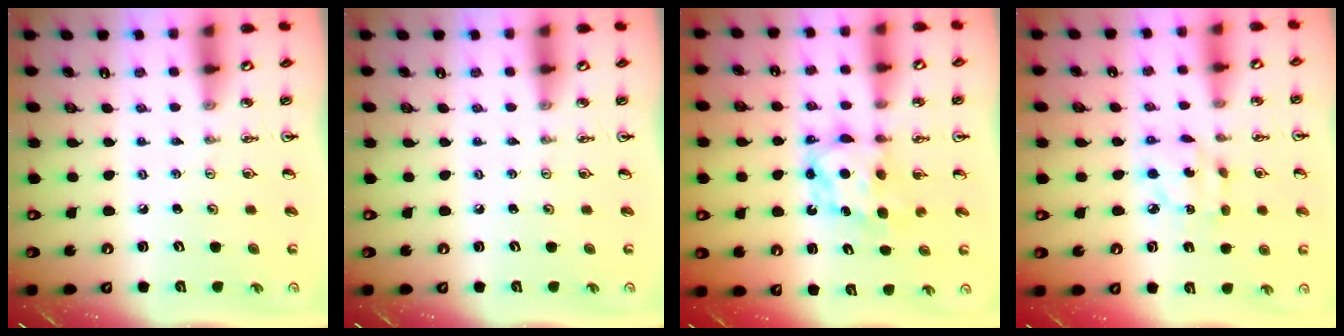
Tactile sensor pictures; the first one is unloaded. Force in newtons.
{"total": 0.0}
{"total": 7.1, "press": 7.1, "slide": 0.3}
{"total": 5.7, "press": 5.7, "slide": 0.2}